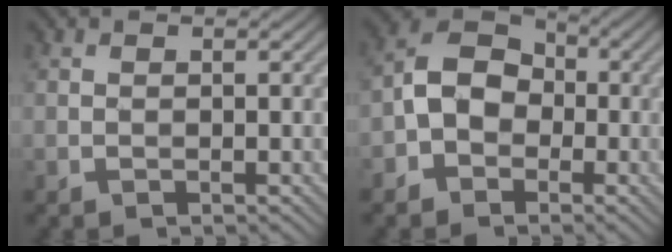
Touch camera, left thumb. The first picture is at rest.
{"total": 6.4, "force": [-1.8, 5.1, 3.5], "torque": [-0.070, 0.010, -0.053]}